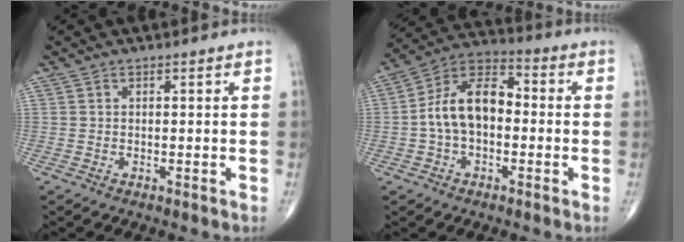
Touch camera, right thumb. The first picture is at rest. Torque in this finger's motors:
{"motor_torque": [1.83, 1.81, 0.67, -0.27, 0.11]}